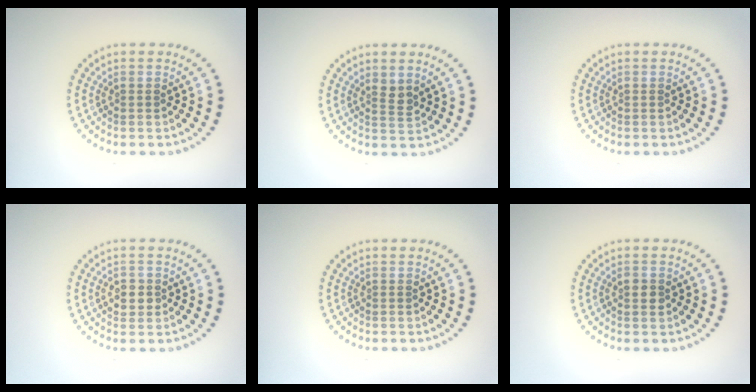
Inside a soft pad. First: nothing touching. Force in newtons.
{"total": 1.3, "press": 1.0, "slide": 0.8}
{"total": 0.0}
{"total": 1.6, "press": 1.5, "slide": 0.3}
{"total": 0.0}
{"total": 0.9, "press": 0.9, "slide": 0.0}